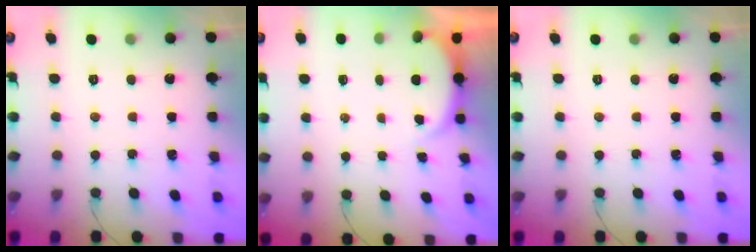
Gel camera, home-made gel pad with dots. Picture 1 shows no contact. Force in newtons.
{"total": 2.6, "press": 2.6, "slide": 0.6}
{"total": 0.0}